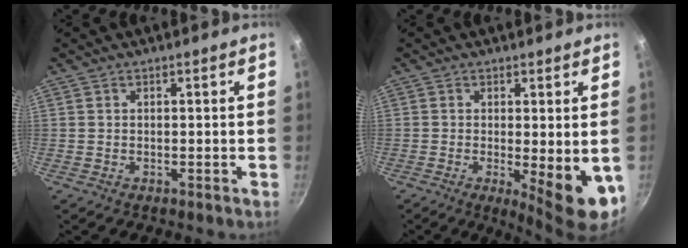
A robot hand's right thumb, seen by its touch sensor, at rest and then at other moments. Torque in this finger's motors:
{"motor_torque": [-0.23, 1.01, 1.39, -0.25, 0.13]}